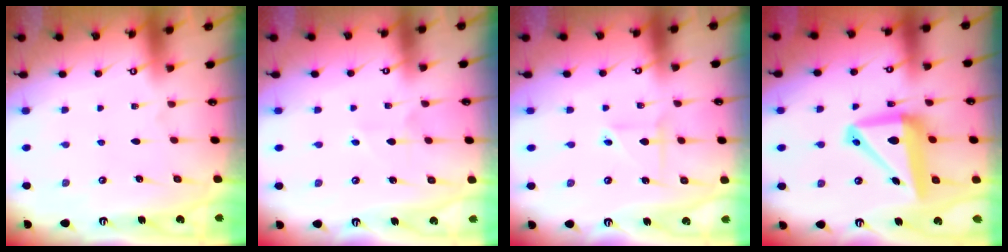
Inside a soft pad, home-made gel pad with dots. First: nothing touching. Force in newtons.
{"total": 2.6, "press": 2.6, "slide": 0.3}
{"total": 3.1, "press": 3.1, "slide": 0.2}
{"total": 13.6, "press": 13.4, "slide": 2.3}